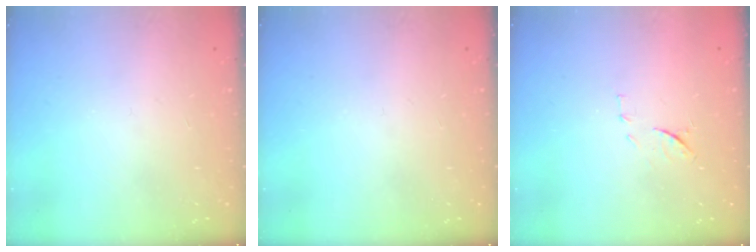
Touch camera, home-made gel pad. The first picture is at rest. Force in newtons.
{"total": 0.0}
{"total": 8.5, "press": 8.4, "slide": 1.0}